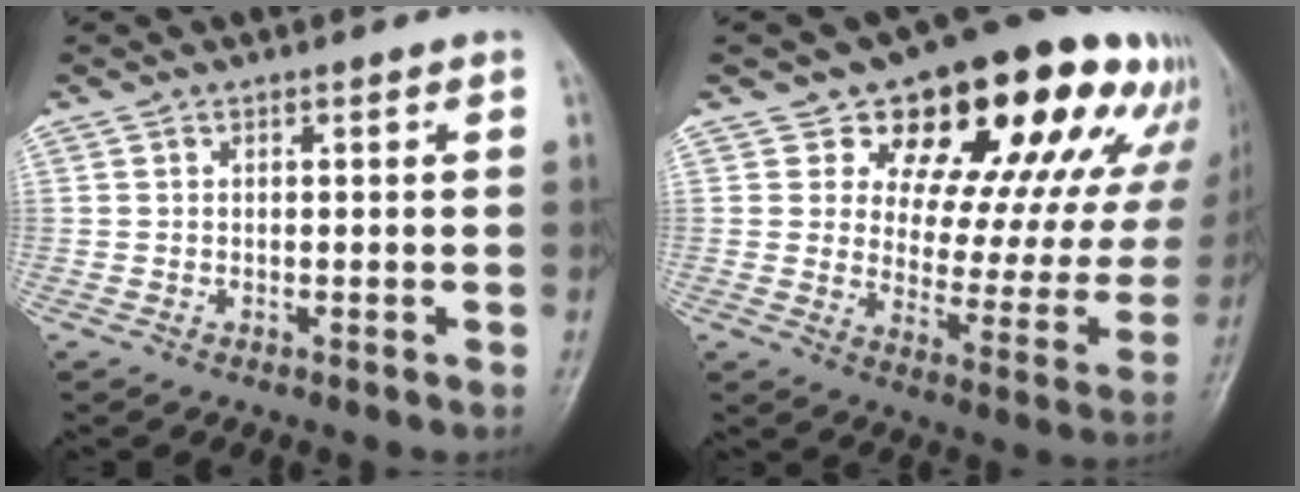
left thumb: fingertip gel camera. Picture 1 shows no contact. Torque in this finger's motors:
{"motor_torque": [0.60, 0.88, 1.43, -1.34, 0.13]}